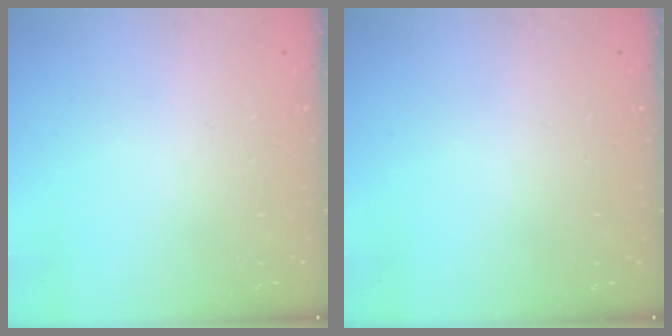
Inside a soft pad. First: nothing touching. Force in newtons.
{"total": 0.0}